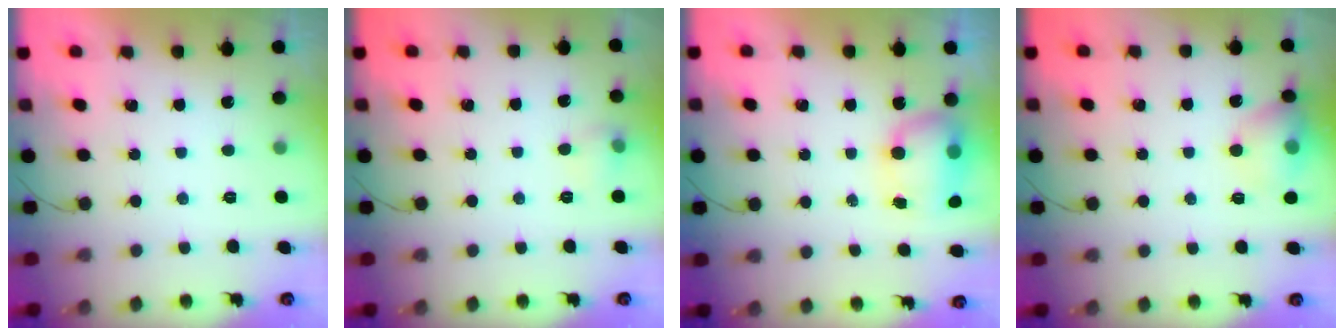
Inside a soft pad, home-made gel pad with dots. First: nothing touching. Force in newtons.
{"total": 5.5, "press": 5.3, "slide": 1.5}
{"total": 7.5, "press": 7.4, "slide": 1.1}
{"total": 9.8, "press": 9.6, "slide": 1.5}